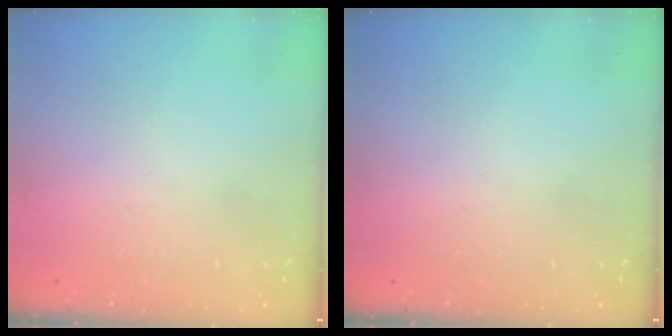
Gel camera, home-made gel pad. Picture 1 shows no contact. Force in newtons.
{"total": 0.0}